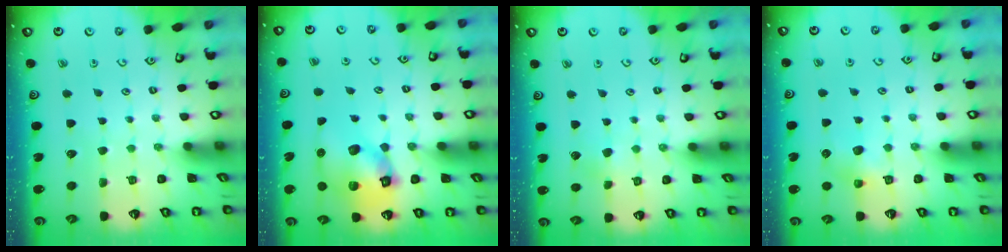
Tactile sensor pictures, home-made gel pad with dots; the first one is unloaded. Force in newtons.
{"total": 14.6, "press": 14.4, "slide": 2.2}
{"total": 1.9, "press": 1.9, "slide": 0.2}
{"total": 6.3, "press": 6.3, "slide": 0.6}